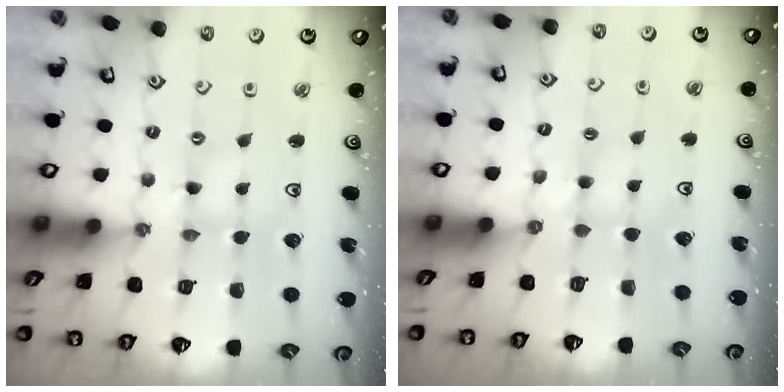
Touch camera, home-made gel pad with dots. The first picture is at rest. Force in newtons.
{"total": 2.9, "press": 2.8, "slide": 0.3}